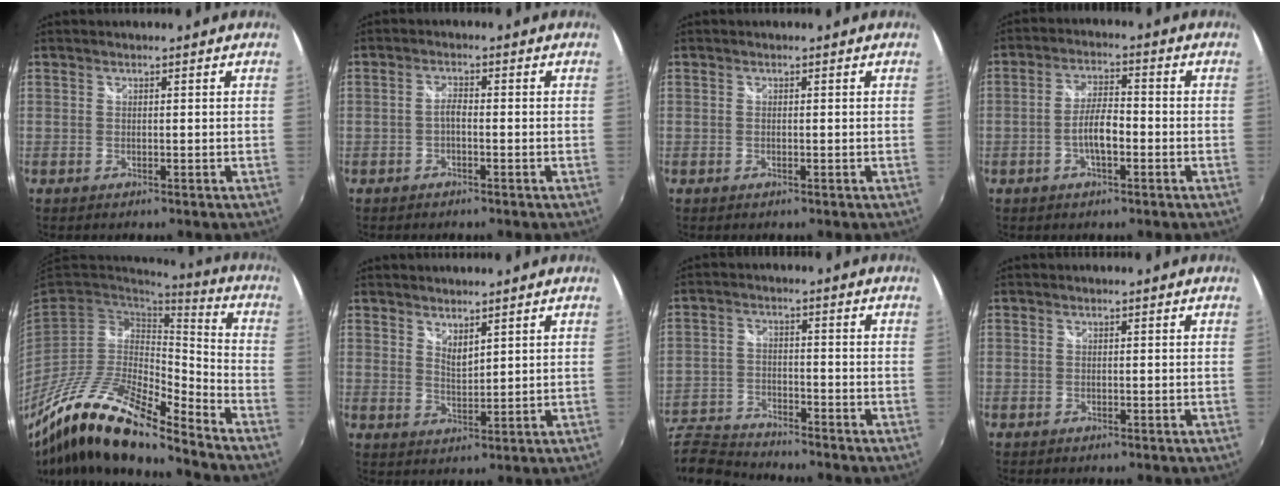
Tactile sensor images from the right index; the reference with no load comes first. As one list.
[{"total": 1.7, "force": [-0.8, 0.6, 1.4], "torque": [-0.031, 0.005, -0.018]}, {"total": 0.0}, {"total": 5.3, "force": [-1.9, 1.6, 4.6], "torque": [-0.090, 0.005, -0.034]}, {"total": 20.4, "force": [-14.9, 4.6, 13.2], "torque": [-0.248, -0.035, -0.285]}, {"total": 3.3, "force": [2.8, 0.9, 1.6], "torque": [-0.026, -0.005, 0.048]}, {"total": 12.2, "force": [-11.2, 3.3, 3.7], "torque": [-0.112, -0.010, -0.209]}, {"total": 0.0}]